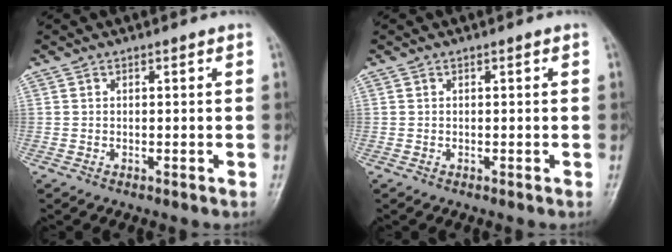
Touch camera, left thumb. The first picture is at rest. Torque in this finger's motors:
{"motor_torque": [0.01, 0.01, -0.08, 0.06, 0.00]}